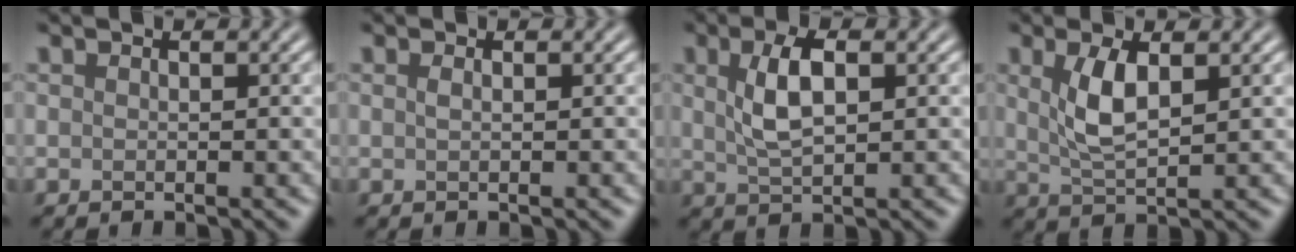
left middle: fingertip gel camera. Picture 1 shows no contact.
{"total": 0.6, "force": [0.2, 0.2, 0.5], "torque": [-0.010, 0.004, 0.003]}
{"total": 4.1, "force": [1.1, 1.7, 3.5], "torque": [-0.077, 0.005, 0.021]}
{"total": 3.7, "force": [1.2, 1.4, 3.2], "torque": [-0.071, -0.002, 0.025]}